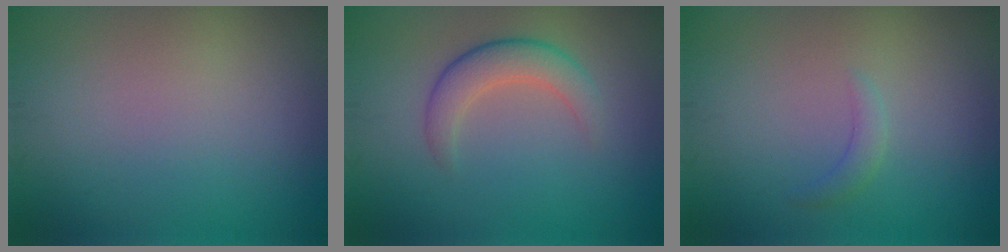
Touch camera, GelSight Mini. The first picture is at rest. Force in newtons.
{"total": 3.0, "press": 3.0, "slide": 0.1}
{"total": 1.2, "press": 1.2, "slide": 0.1}